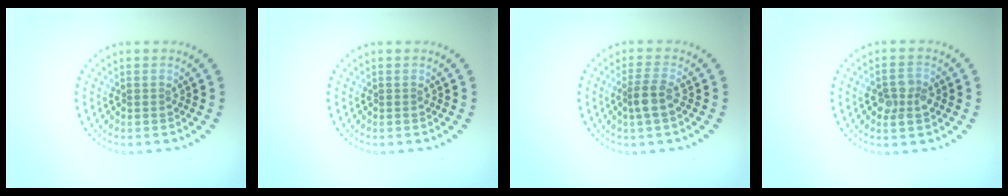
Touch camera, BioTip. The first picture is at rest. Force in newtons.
{"total": 0.0}
{"total": 2.3, "press": 1.9, "slide": 1.3}
{"total": 2.5, "press": 2.5, "slide": 0.5}